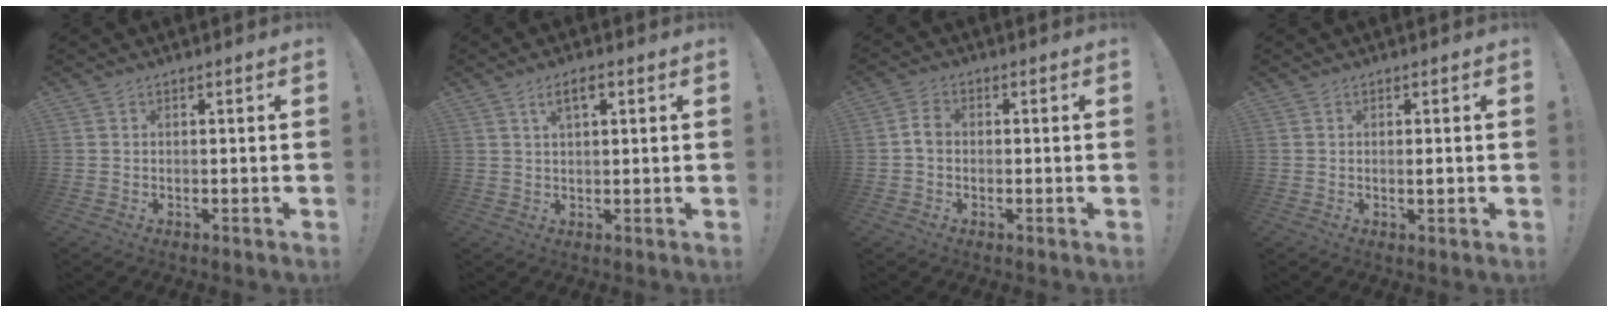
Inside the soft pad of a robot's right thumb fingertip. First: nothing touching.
{"total": 4.6, "force": [2.0, 1.9, 3.7], "torque": [-0.053, -0.001, 0.030]}
{"total": 3.7, "force": [-0.3, 2.7, 2.6], "torque": [-0.037, 0.008, -0.004]}
{"total": 1.2, "force": [-0.2, 0.0, 1.1], "torque": [-0.019, -0.002, -0.005]}